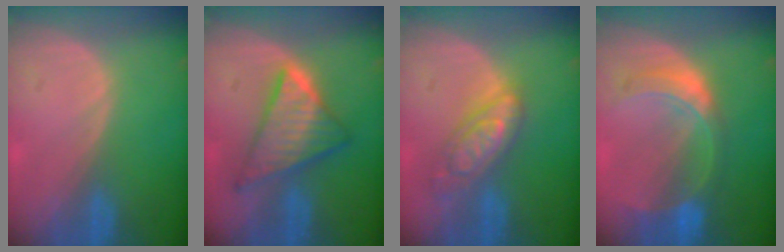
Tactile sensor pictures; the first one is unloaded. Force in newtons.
{"total": 8.8, "press": 8.7, "slide": 0.6}
{"total": 6.7, "press": 6.7, "slide": 0.4}
{"total": 7.6, "press": 6.6, "slide": 3.8}